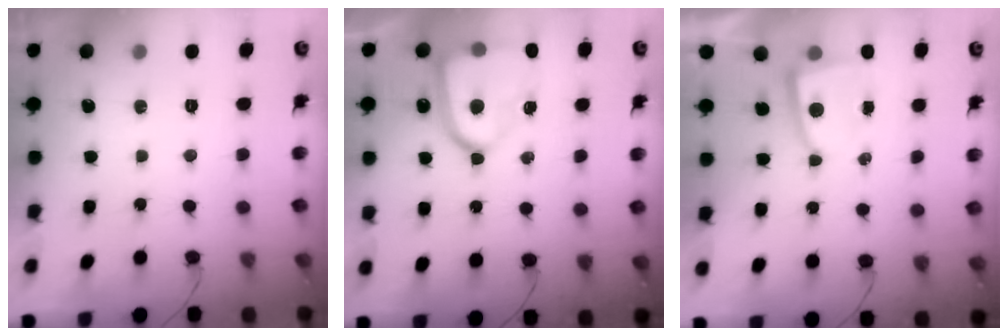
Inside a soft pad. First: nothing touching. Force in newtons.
{"total": 16.8, "press": 16.7, "slide": 1.7}
{"total": 2.8, "press": 2.7, "slide": 0.5}